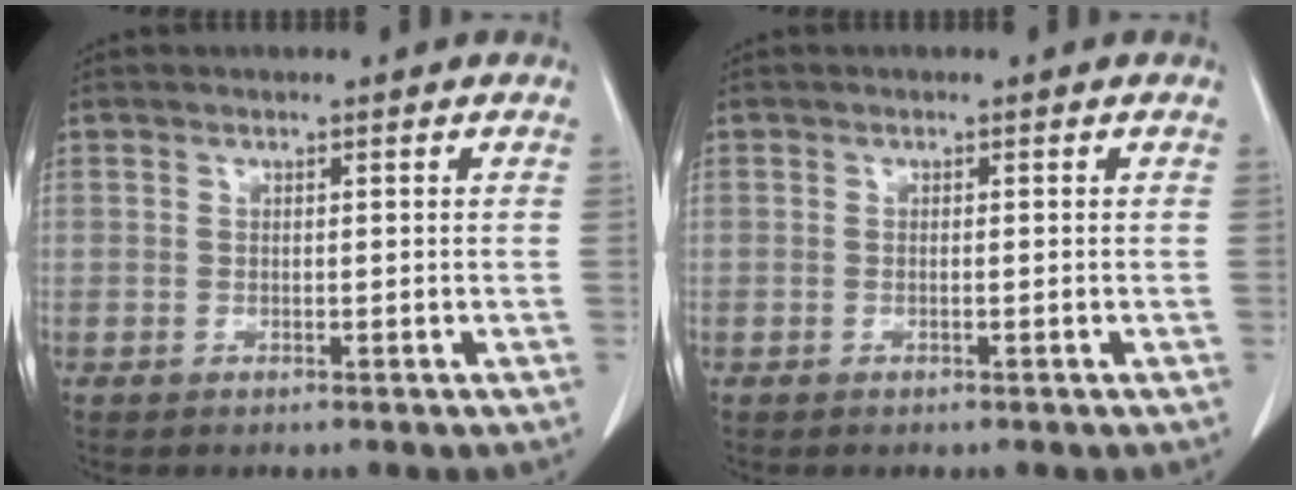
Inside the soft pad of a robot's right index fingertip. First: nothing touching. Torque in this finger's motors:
{"motor_torque": [0.03, -0.01, 0.00, 0.00]}